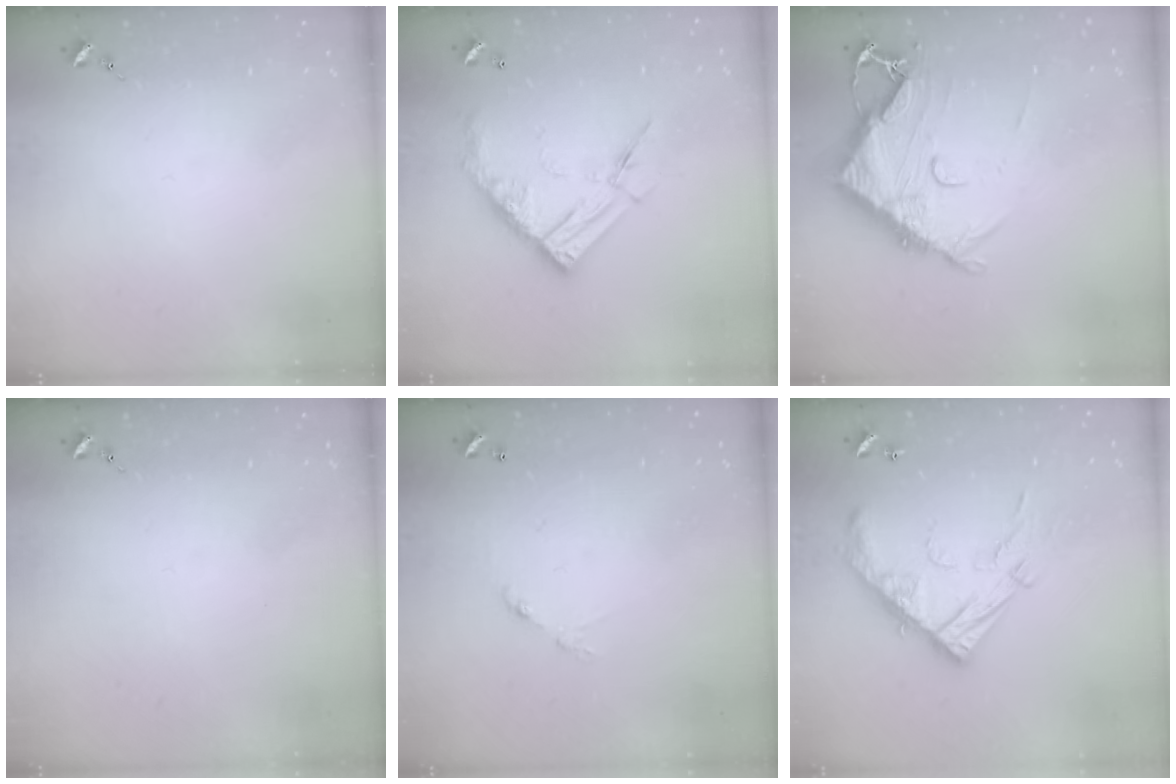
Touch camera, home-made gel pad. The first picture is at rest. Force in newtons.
{"total": 15.8, "press": 15.7, "slide": 1.4}
{"total": 13.0, "press": 12.9, "slide": 1.5}
{"total": 0.0}
{"total": 5.5, "press": 5.5, "slide": 0.4}
{"total": 17.6, "press": 17.6, "slide": 1.2}